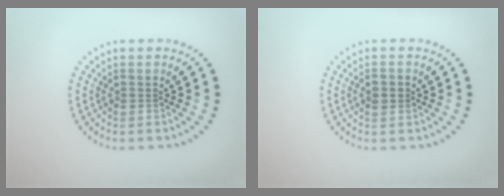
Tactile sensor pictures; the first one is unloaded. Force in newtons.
{"total": 1.7, "press": 1.7, "slide": 0.1}